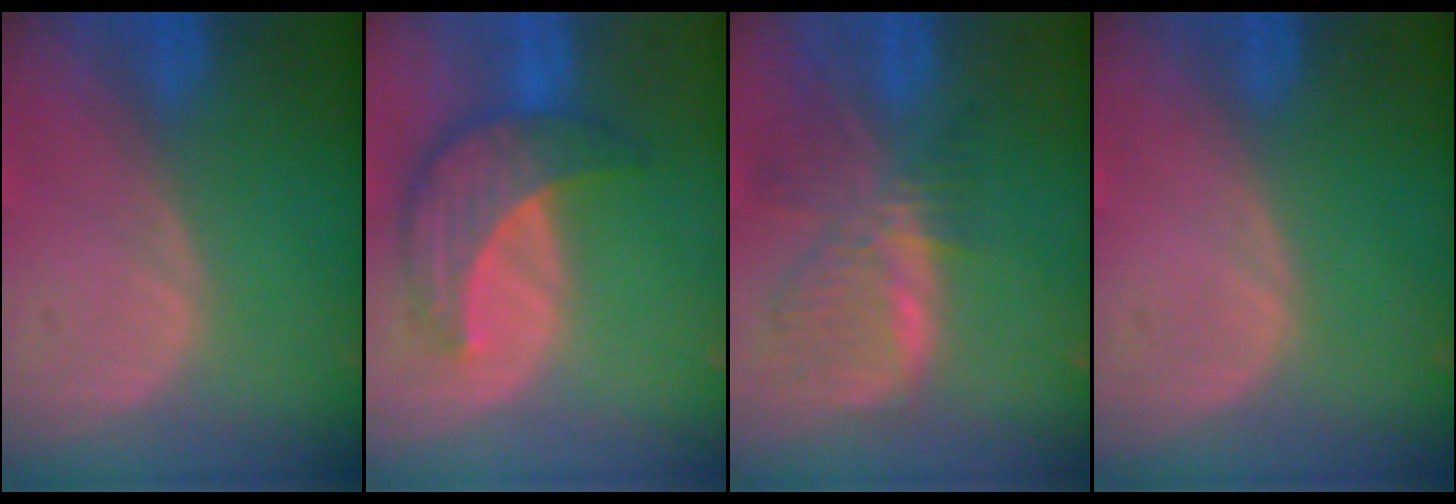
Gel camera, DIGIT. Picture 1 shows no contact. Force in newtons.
{"total": 7.9, "press": 7.4, "slide": 2.7}
{"total": 8.4, "press": 7.3, "slide": 4.0}
{"total": 0.0}